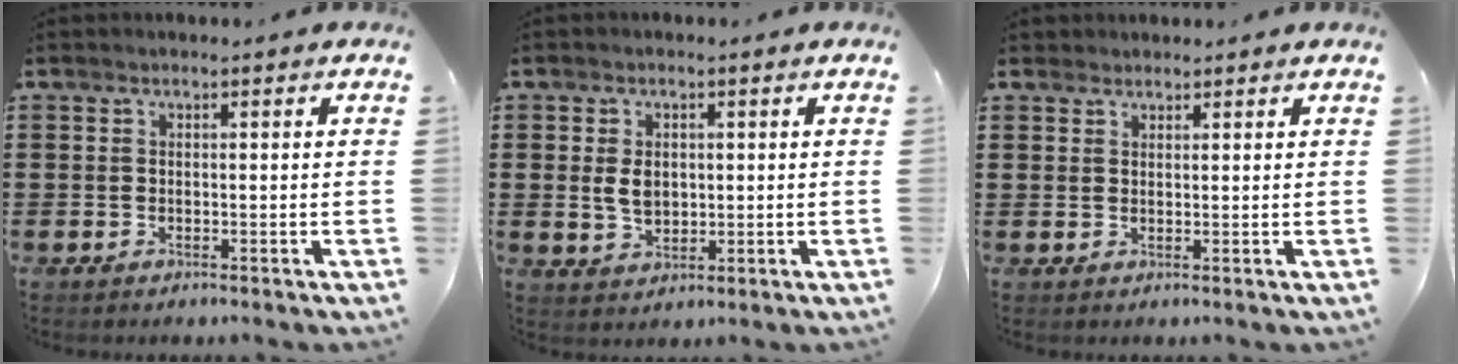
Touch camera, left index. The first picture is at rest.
{"total": 3.9, "force": [0.5, 2.5, 2.9], "torque": [-0.068, 0.005, 0.008]}
{"total": 1.6, "force": [1.5, 0.6, 0.0], "torque": [-0.004, 0.004, 0.031]}